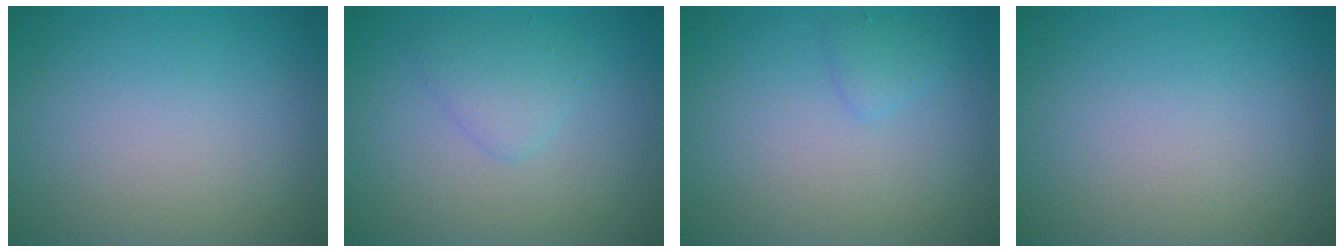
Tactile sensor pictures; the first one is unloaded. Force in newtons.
{"total": 1.8, "press": 1.8, "slide": 0.1}
{"total": 1.0, "press": 1.0, "slide": 0.1}
{"total": 0.0}